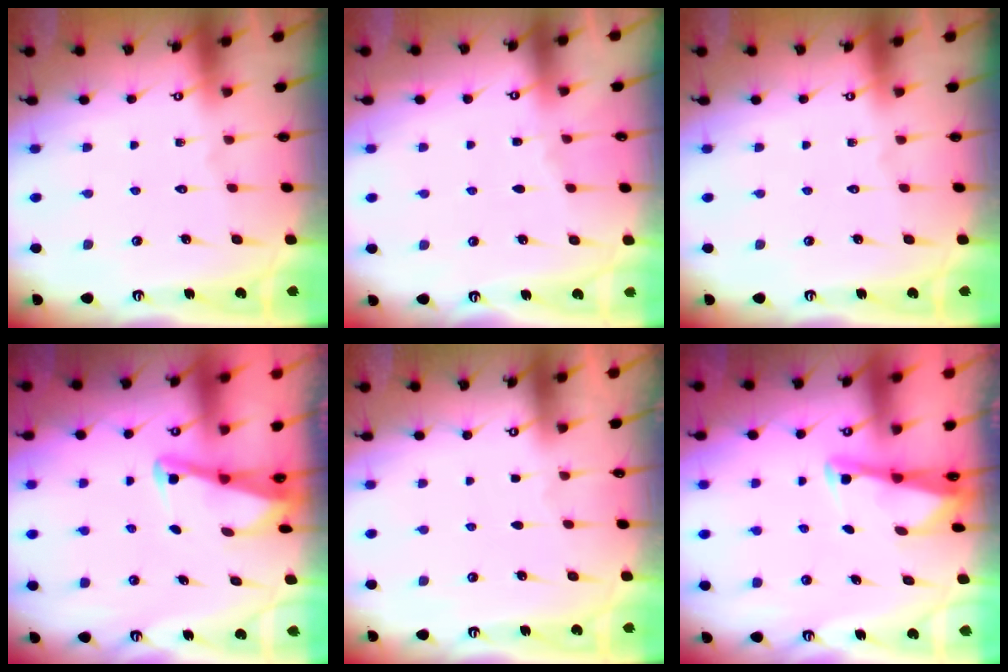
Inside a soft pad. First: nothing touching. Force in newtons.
{"total": 0.7, "press": 0.7, "slide": 0.2}
{"total": 0.0}
{"total": 2.9, "press": 2.9, "slide": 0.4}
{"total": 0.9, "press": 0.9, "slide": 0.1}
{"total": 2.5, "press": 2.5, "slide": 0.1}